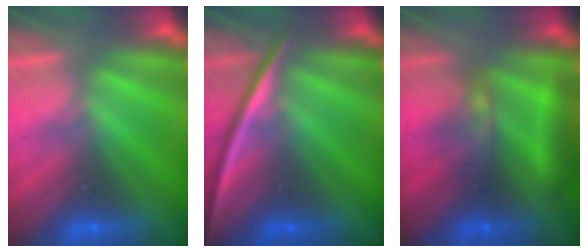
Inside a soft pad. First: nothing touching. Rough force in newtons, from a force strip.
{"total": 2.2}
{"total": 8.5}